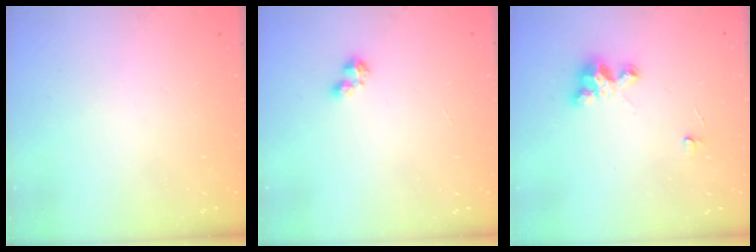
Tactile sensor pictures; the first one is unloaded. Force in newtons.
{"total": 2.3, "press": 2.3, "slide": 0.4}
{"total": 4.0, "press": 4.0, "slide": 0.2}